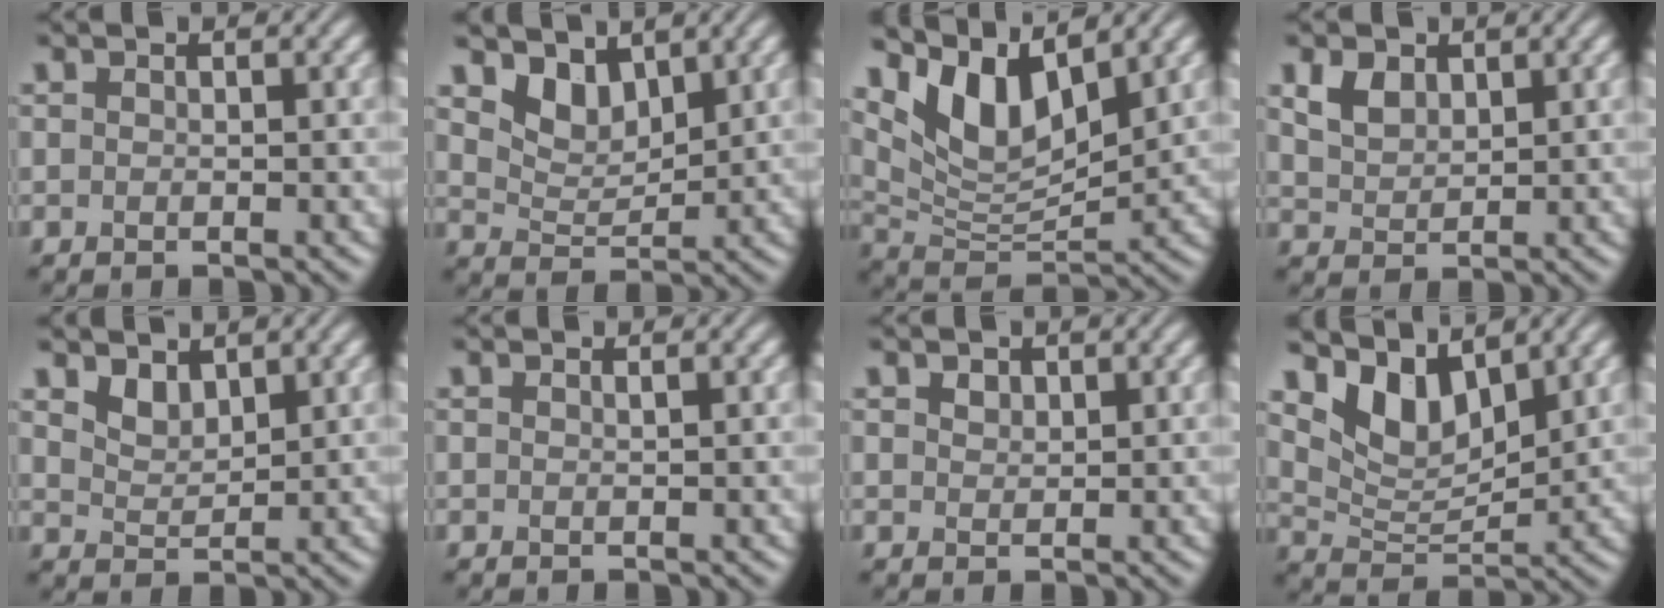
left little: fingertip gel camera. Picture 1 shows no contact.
{"total": 3.4, "force": [2.7, 1.7, 1.3], "torque": [-0.040, -0.016, 0.053]}
{"total": 7.3, "force": [4.7, 2.8, 4.9], "torque": [-0.098, -0.006, 0.090]}
{"total": 2.5, "force": [1.5, 1.6, 1.3], "torque": [-0.032, 0.000, 0.032]}
{"total": 2.0, "force": [1.6, 1.0, 0.8], "torque": [-0.021, -0.005, 0.034]}
{"total": 0.0}
{"total": 1.0, "force": [0.8, 0.6, 0.3], "torque": [-0.007, 0.001, 0.016]}
{"total": 5.4, "force": [3.9, 2.4, 2.9], "torque": [-0.066, -0.008, 0.071]}